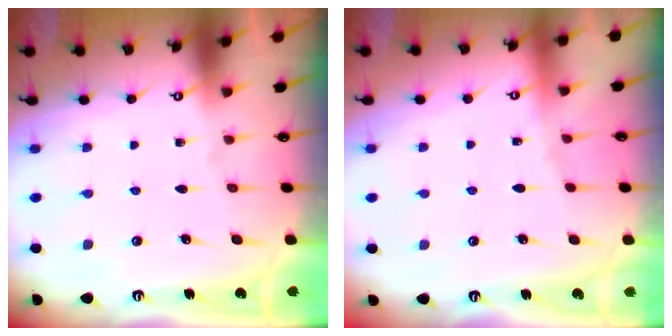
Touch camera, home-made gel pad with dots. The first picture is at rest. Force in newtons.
{"total": 2.2, "press": 2.1, "slide": 0.5}